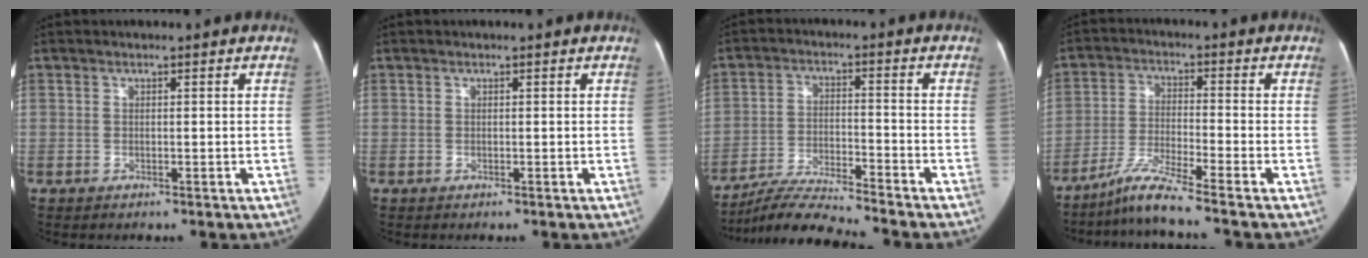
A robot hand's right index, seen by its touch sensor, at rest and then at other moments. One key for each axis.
{"total": 0.0}
{"total": 9.3, "fx": -8.9, "fy": -1.2, "fz": 2.2, "tx": -0.043, "ty": -0.005, "tz": -0.165}
{"total": 6.6, "fx": -5.8, "fy": -1.4, "fz": 2.9, "tx": -0.063, "ty": -0.025, "tz": -0.113}